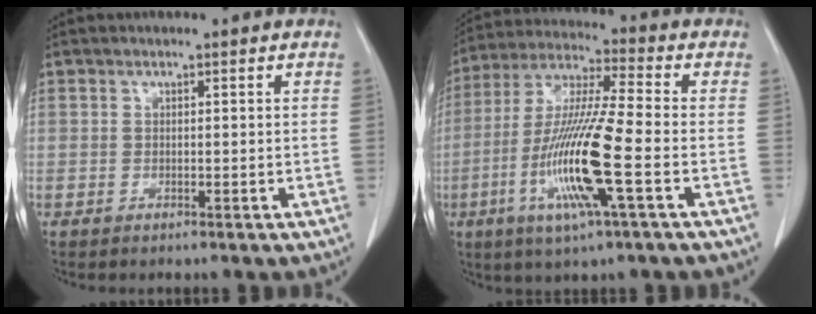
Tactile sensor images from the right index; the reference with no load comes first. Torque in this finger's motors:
{"motor_torque": [2.14, 0.00, 1.06, 0.21]}